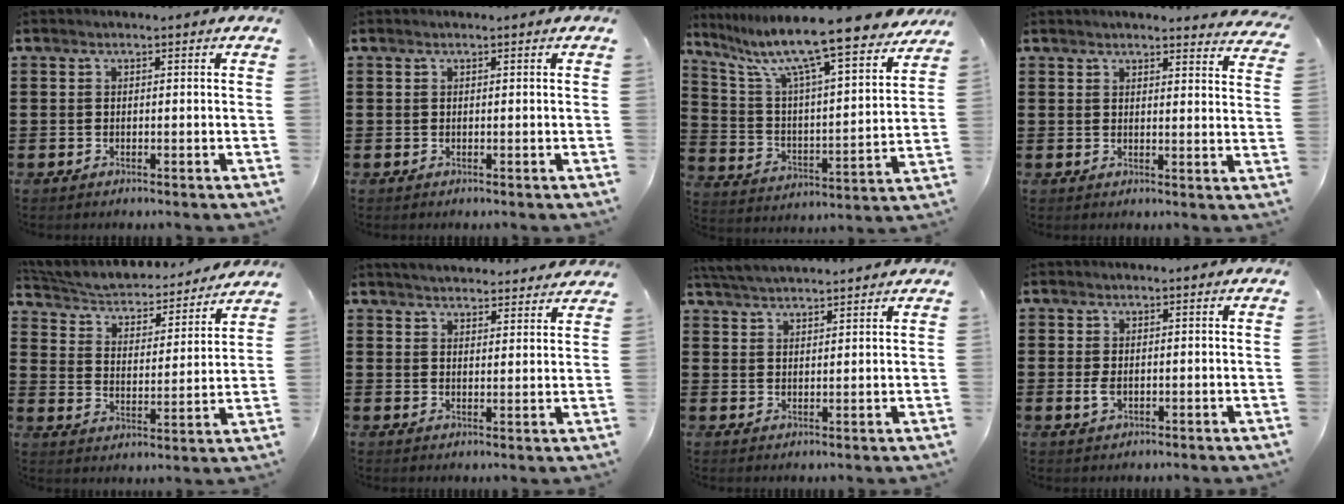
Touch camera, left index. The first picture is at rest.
{"total": 0.0}
{"total": 12.7, "force": [10.5, 0.8, 7.1], "torque": [-0.167, -0.070, 0.173]}
{"total": 3.1, "force": [3.0, -0.3, 0.5], "torque": [-0.012, -0.017, 0.054]}
{"total": 3.6, "force": [3.3, 1.0, 1.0], "torque": [-0.040, -0.030, 0.048]}
{"total": 3.8, "force": [3.8, 0.0, 0.3], "torque": [-0.017, -0.015, 0.069]}
{"total": 3.8, "force": [3.7, -0.2, 0.6], "torque": [-0.023, -0.011, 0.068]}
{"total": 1.8, "force": [-0.1, 0.9, 1.5], "torque": [-0.038, -0.002, -0.003]}